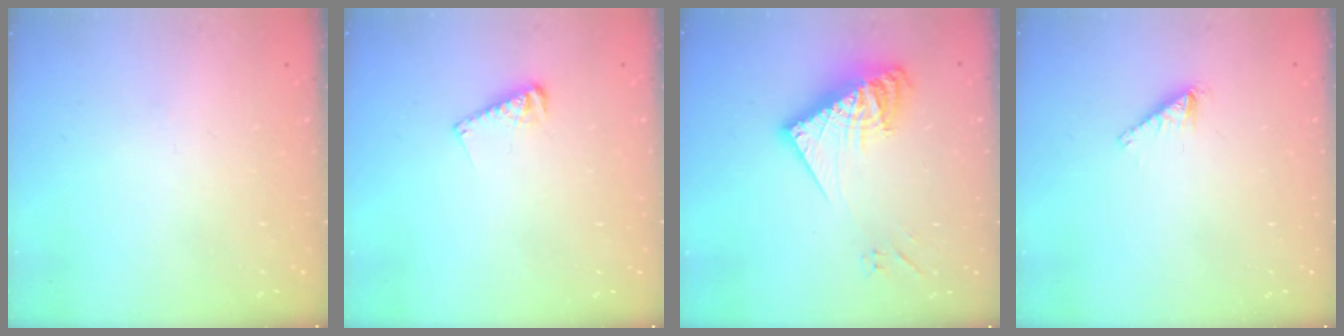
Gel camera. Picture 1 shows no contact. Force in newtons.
{"total": 6.2, "press": 6.2, "slide": 0.5}
{"total": 15.0, "press": 15.0, "slide": 0.4}
{"total": 1.2, "press": 1.2, "slide": 0.1}